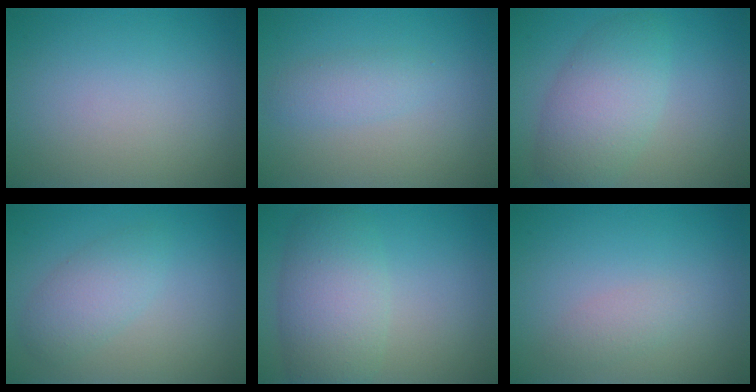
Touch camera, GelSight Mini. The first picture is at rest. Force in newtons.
{"total": 1.8, "press": 1.8, "slide": 0.0}
{"total": 5.3, "press": 5.3, "slide": 0.2}
{"total": 2.7, "press": 2.7, "slide": 0.1}
{"total": 5.5, "press": 5.5, "slide": 0.4}
{"total": 1.3, "press": 1.3, "slide": 0.0}